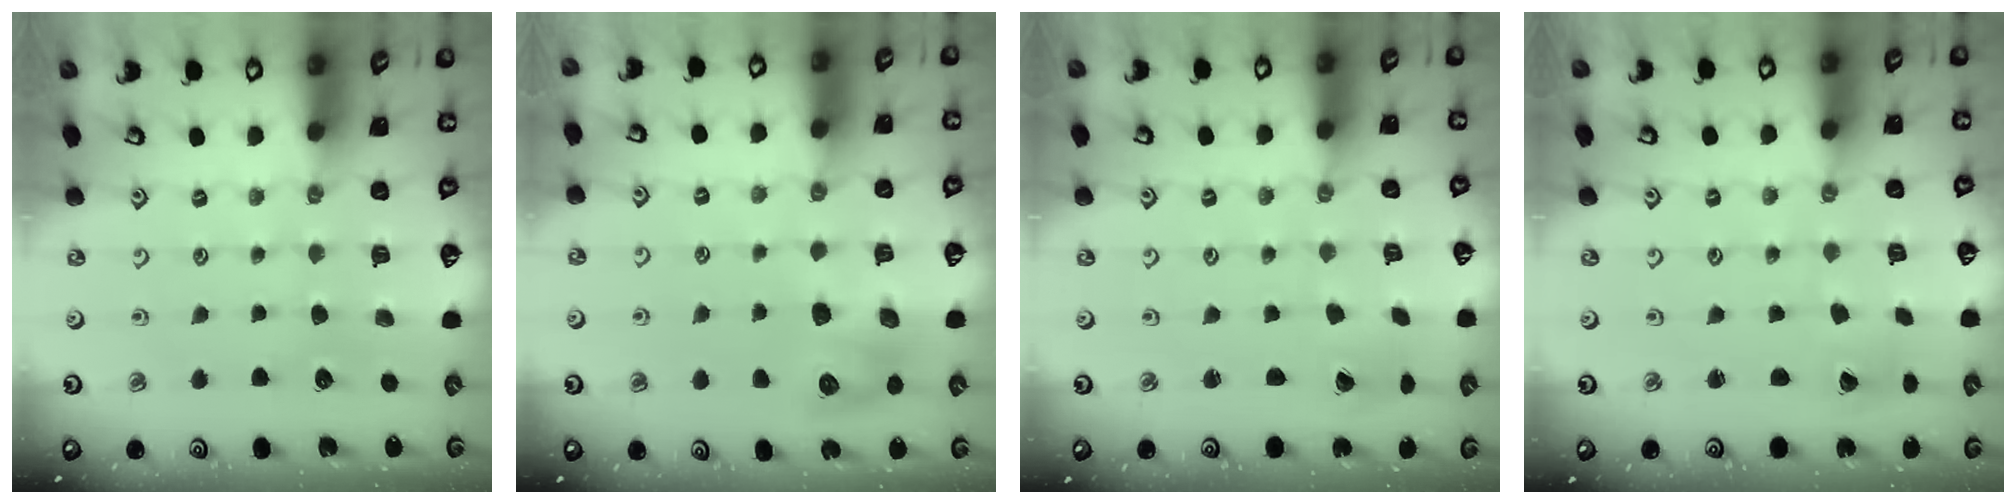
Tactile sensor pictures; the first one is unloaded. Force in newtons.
{"total": 8.1, "press": 8.0, "slide": 0.2}
{"total": 1.2, "press": 1.2, "slide": 0.1}
{"total": 0.9, "press": 0.9, "slide": 0.0}